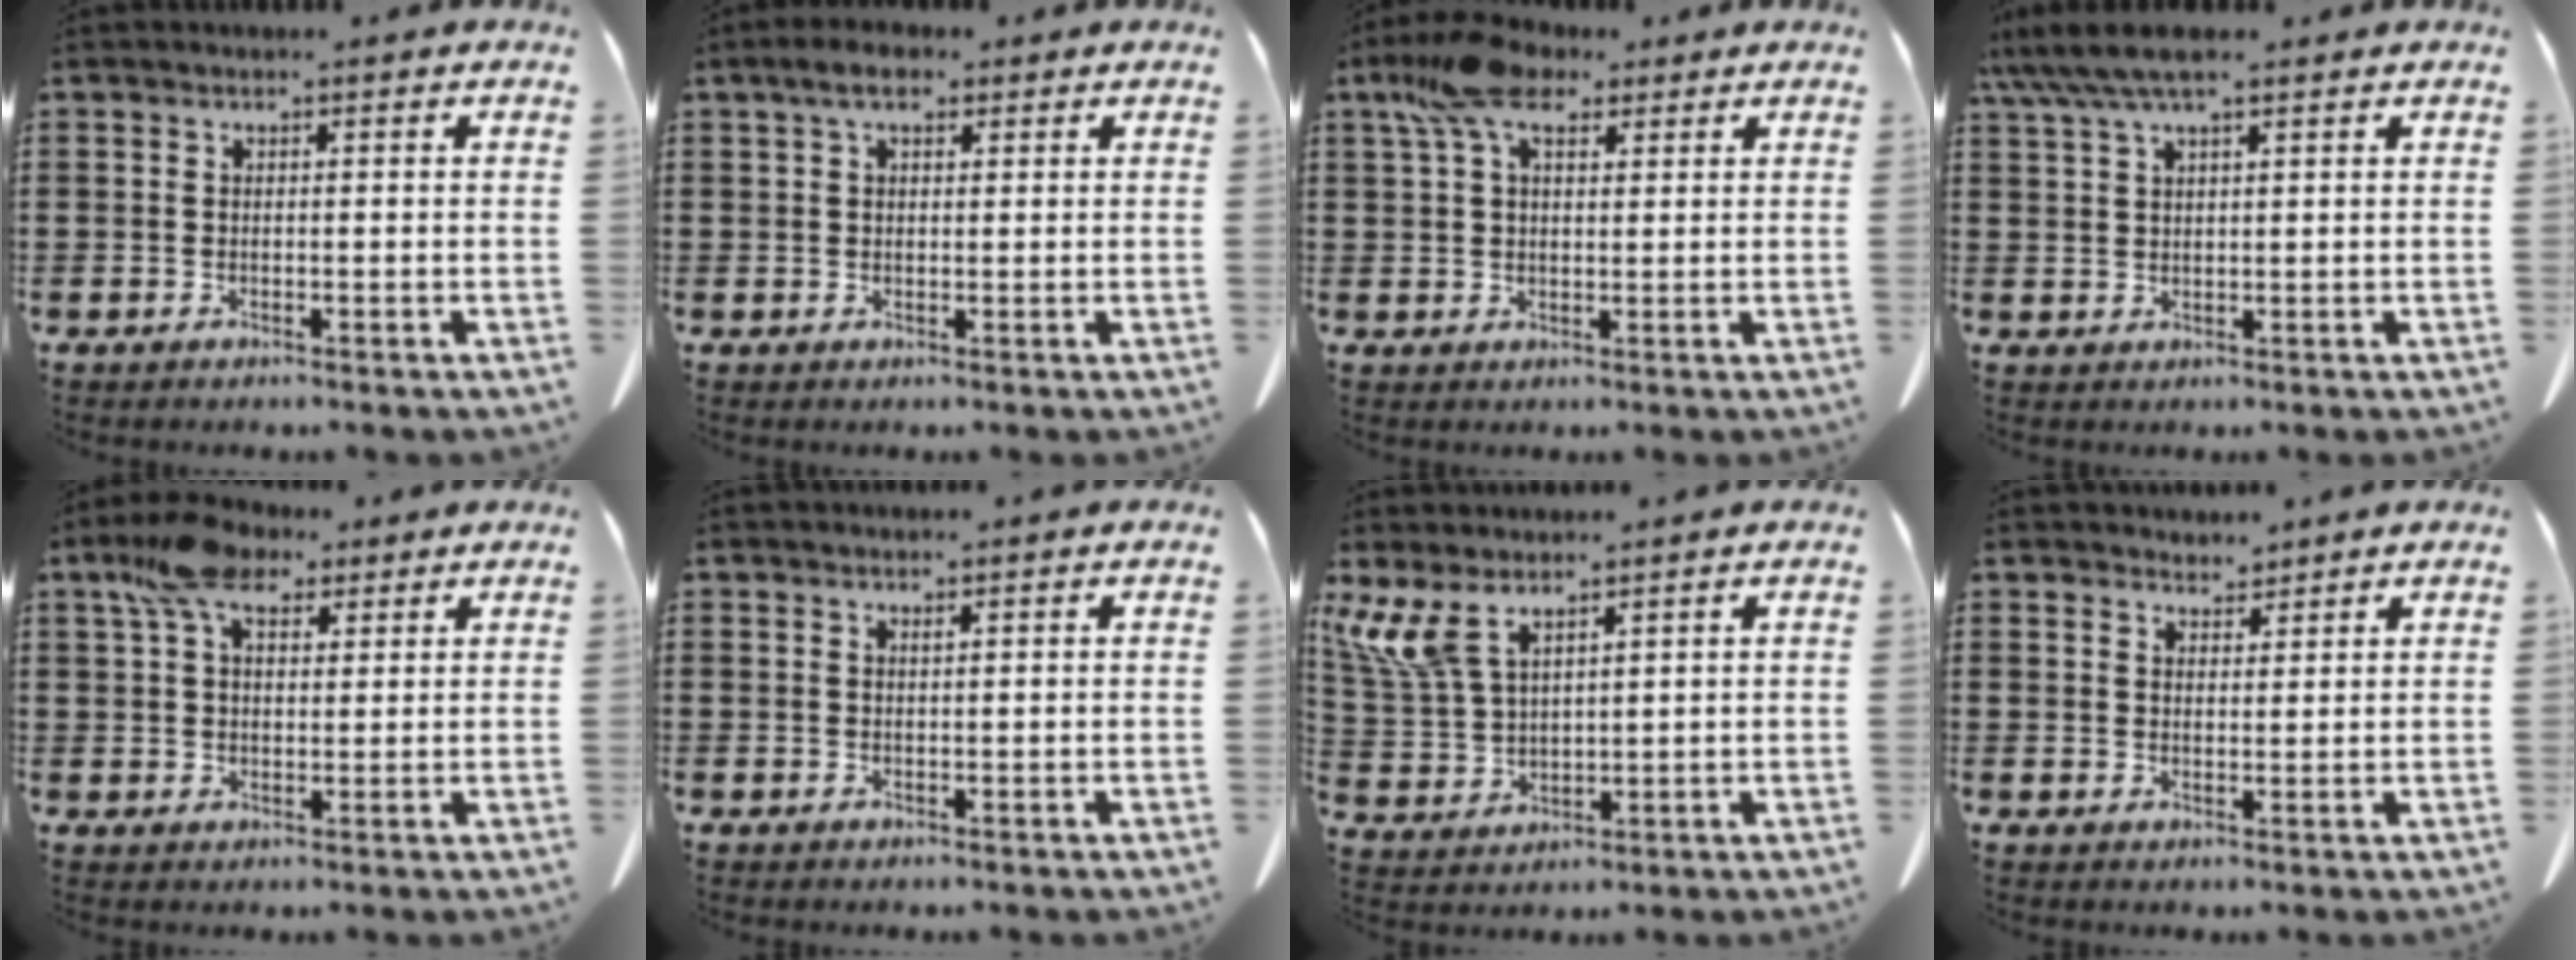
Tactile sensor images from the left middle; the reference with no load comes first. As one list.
[{"total": 3.7, "force": [2.1, 1.6, 2.6], "torque": [-0.050, 0.006, 0.035]}, {"total": 8.0, "force": [4.7, 3.8, 5.3], "torque": [-0.111, 0.010, 0.086]}, {"total": 5.4, "force": [3.9, 0.8, 3.6], "torque": [-0.077, -0.005, 0.071]}, {"total": 7.7, "force": [4.9, 3.9, 4.4], "torque": [-0.097, 0.010, 0.091]}, {"total": 0.6, "force": [0.5, 0.0, 0.2], "torque": [-0.006, -0.002, 0.011]}, {"total": 6.6, "force": [4.1, 2.4, 4.6], "torque": [-0.126, -0.011, 0.072]}, {"total": 2.4, "force": [2.4, 0.4, -0.2], "torque": [-0.002, -0.003, 0.047]}]